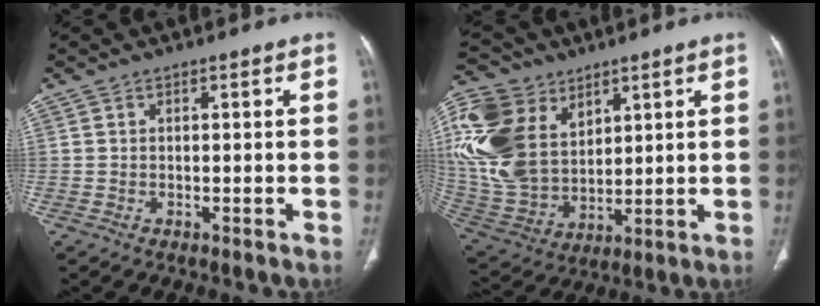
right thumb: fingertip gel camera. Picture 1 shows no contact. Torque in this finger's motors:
{"motor_torque": [0.16, 0.38, 0.97, 1.24, 0.46]}